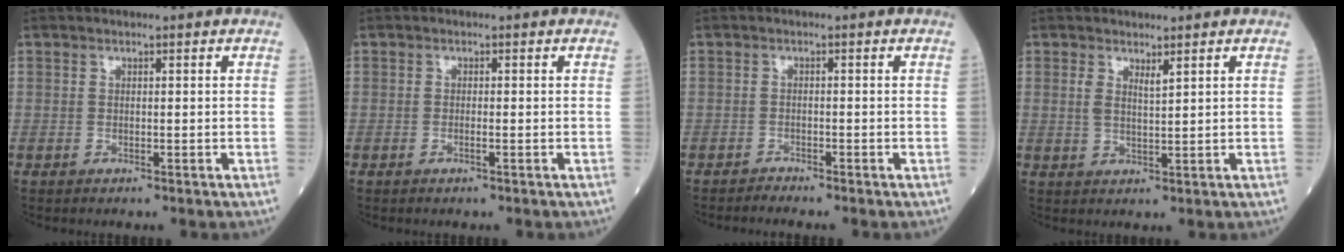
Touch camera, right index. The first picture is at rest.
{"total": 0.9, "force": [-0.4, -0.1, 0.8], "torque": [-0.018, 0.000, -0.007]}
{"total": 1.3, "force": [-1.2, -0.4, -0.2], "torque": [0.005, -0.004, -0.022]}
{"total": 2.2, "force": [1.4, 0.3, 1.7], "torque": [-0.036, -0.007, 0.027]}